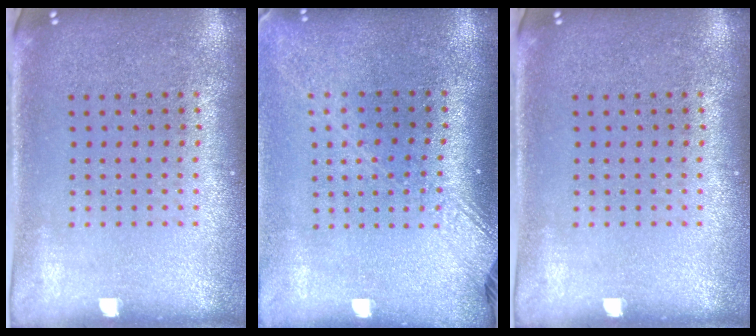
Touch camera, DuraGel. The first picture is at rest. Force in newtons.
{"total": 1.8, "press": 1.4, "slide": 1.2}
{"total": 0.0}